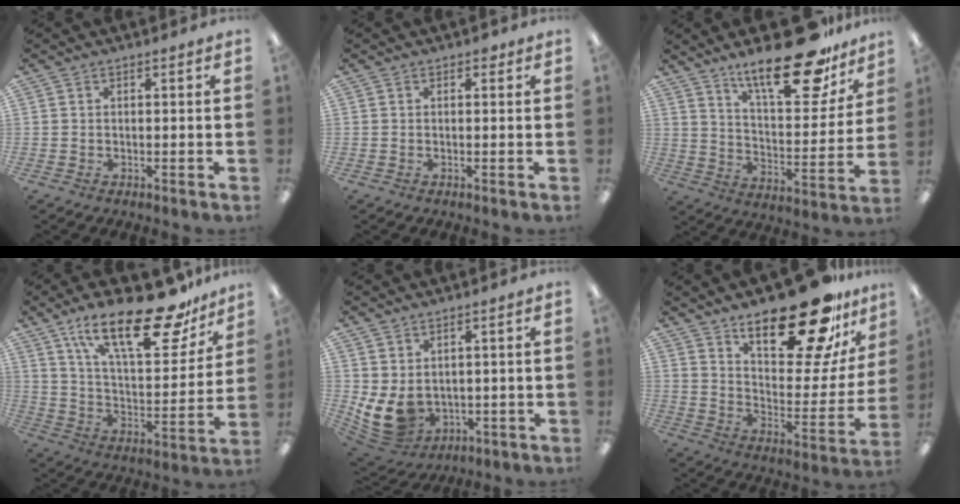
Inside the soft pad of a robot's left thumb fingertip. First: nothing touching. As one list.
[{"total": 0.9, "force": [0.5, 0.6, 0.5], "torque": [-0.003, 0.000, 0.007]}, {"total": 22.5, "force": [16.4, 7.7, 13.3], "torque": [-0.201, -0.104, 0.271]}, {"total": 25.9, "force": [17.1, 9.2, 17.1], "torque": [-0.264, -0.097, 0.283]}, {"total": 8.2, "force": [0.2, 6.1, 5.5], "torque": [-0.120, -0.019, 0.009]}, {"total": 24.8, "force": [18.0, 8.1, 15.0], "torque": [-0.211, -0.120, 0.296]}]